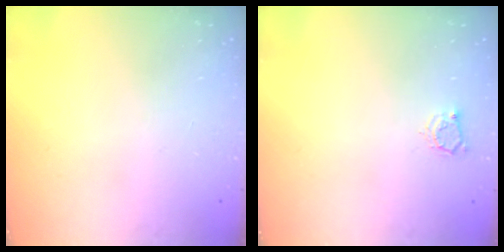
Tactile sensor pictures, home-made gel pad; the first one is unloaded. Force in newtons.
{"total": 2.9, "press": 2.9, "slide": 0.4}